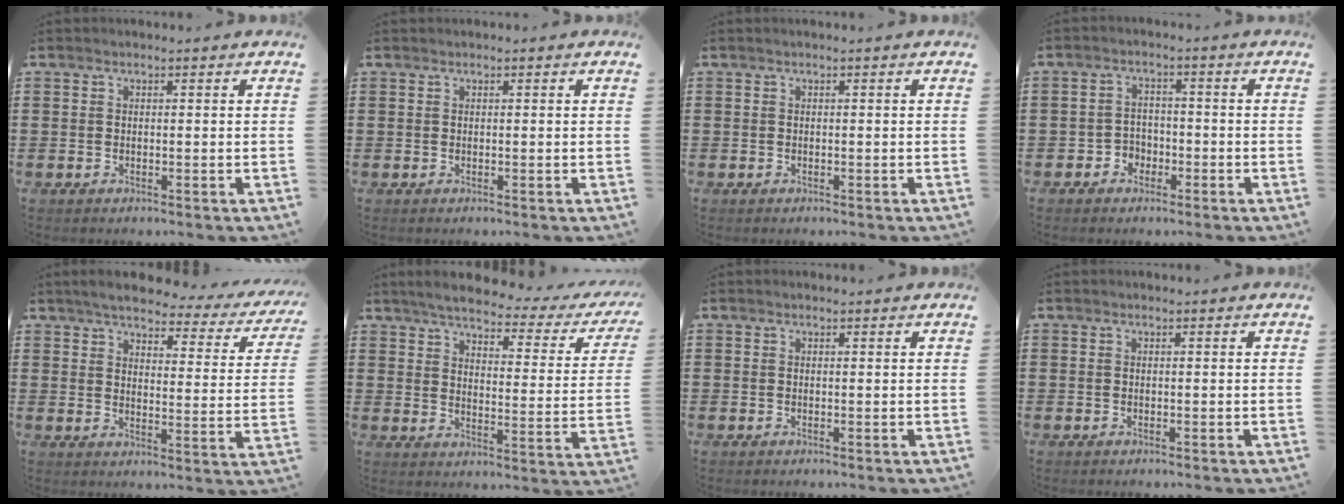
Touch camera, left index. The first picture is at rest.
{"total": 0.0}
{"total": 0.0}
{"total": 2.8, "force": [-1.9, 2.0, 0.3], "torque": [-0.015, 0.006, -0.043]}
{"total": 4.4, "force": [4.0, 0.5, 1.9], "torque": [-0.059, -0.022, 0.063]}
{"total": 4.0, "force": [3.6, 0.1, 1.7], "torque": [-0.057, -0.025, 0.055]}
{"total": 0.0}
{"total": 0.0}